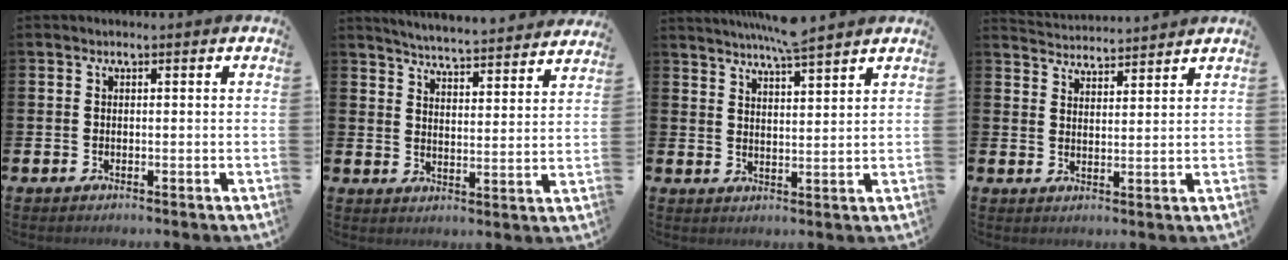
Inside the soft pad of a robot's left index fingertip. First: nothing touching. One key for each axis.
{"total": 5.4, "fx": 5.4, "fy": -0.2, "fz": 0.6, "tx": -0.026, "ty": -0.047, "tz": 0.091}
{"total": 6.0, "fx": 5.8, "fy": -0.4, "fz": 1.3, "tx": -0.040, "ty": -0.028, "tz": 0.104}
{"total": 4.0, "fx": 3.9, "fy": -0.1, "fz": -0.5, "tx": -0.001, "ty": -0.029, "tz": 0.070}